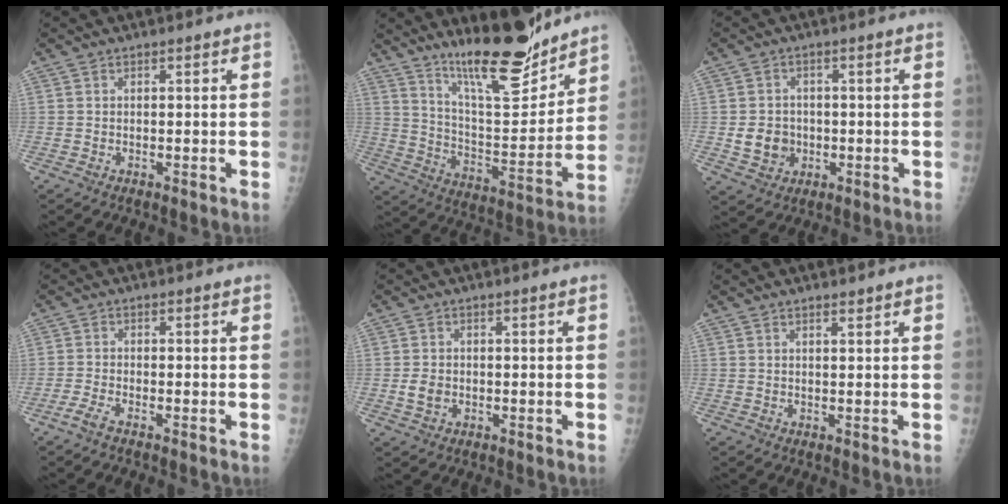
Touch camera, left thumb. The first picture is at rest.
{"total": 17.5, "force": [14.1, 3.9, 9.6], "torque": [-0.116, -0.104, 0.241]}
{"total": 5.4, "force": [-0.6, 4.9, 2.2], "torque": [-0.011, 0.005, -0.003]}
{"total": 2.1, "force": [-1.7, 0.1, 1.2], "torque": [-0.033, -0.002, -0.041]}
{"total": 2.6, "force": [-0.5, 2.0, 1.5], "torque": [-0.020, 0.001, -0.007]}
{"total": 1.0, "force": [0.9, 0.2, 0.4], "torque": [-0.003, -0.008, 0.015]}